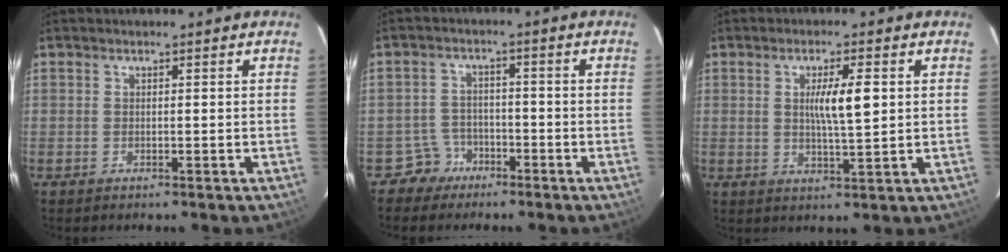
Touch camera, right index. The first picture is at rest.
{"total": 4.1, "force": [-2.6, 3.1, -0.6], "torque": [0.011, 0.014, -0.043]}
{"total": 5.8, "force": [1.1, 0.6, 5.6], "torque": [-0.098, -0.001, 0.020]}